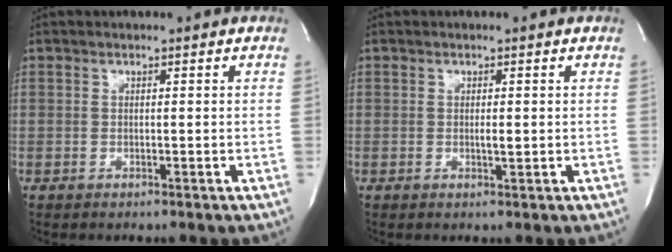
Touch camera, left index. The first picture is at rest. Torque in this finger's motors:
{"motor_torque": [0.15, 0.05, 0.01, 0.00]}